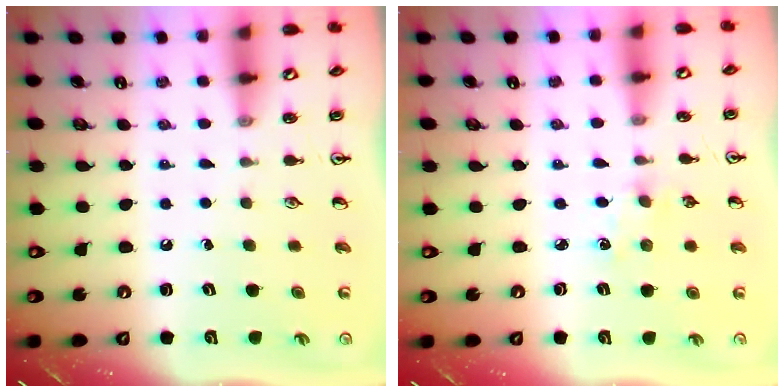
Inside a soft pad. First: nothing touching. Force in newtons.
{"total": 1.4, "press": 1.3, "slide": 0.3}